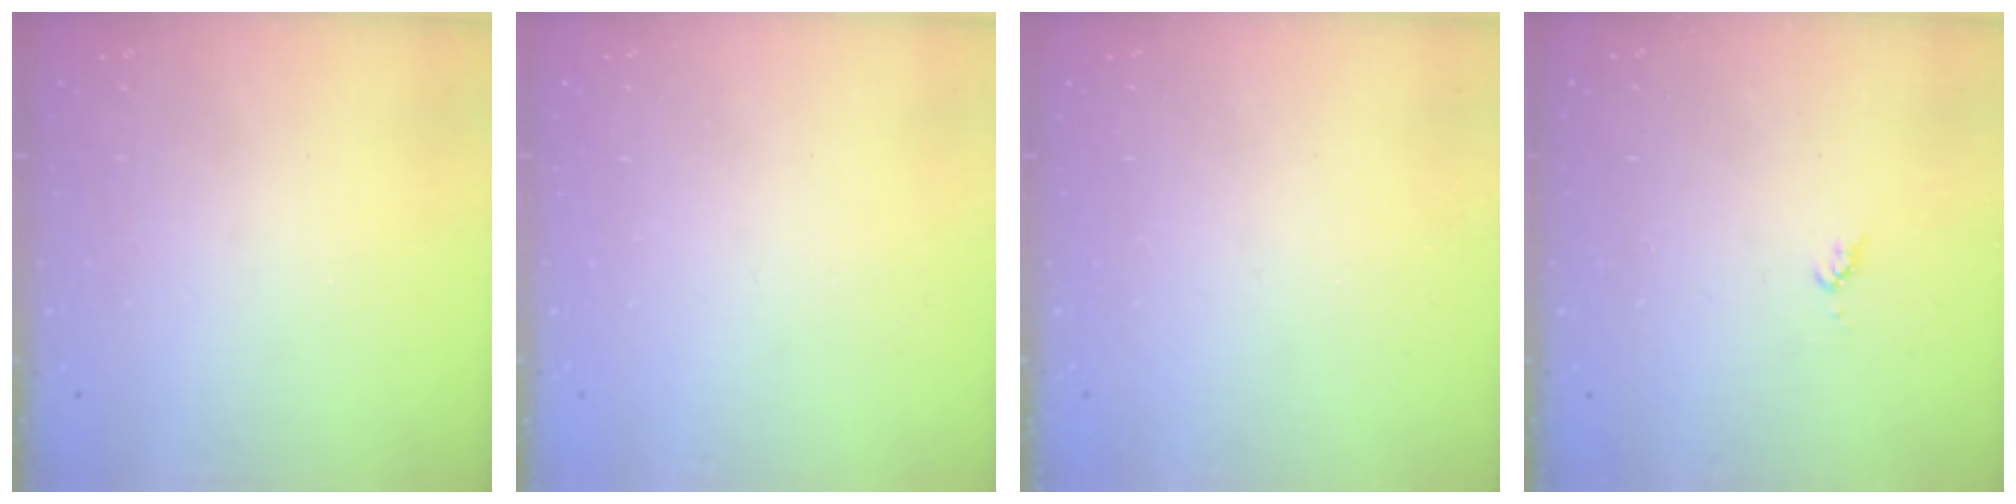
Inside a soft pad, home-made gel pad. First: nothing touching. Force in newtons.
{"total": 0.0}
{"total": 0.0}
{"total": 4.4, "press": 4.3, "slide": 0.4}